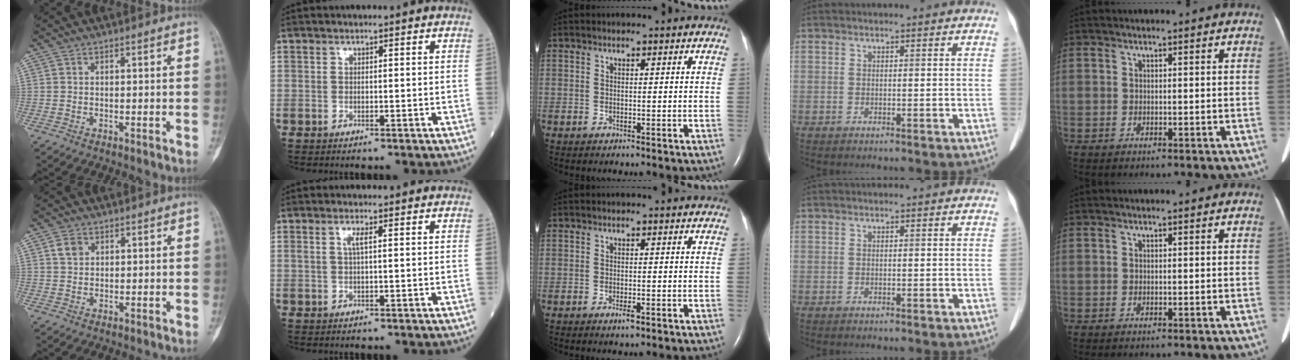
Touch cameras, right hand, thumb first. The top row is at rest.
{"thumb": {"total": 2.5, "force": [1.1, 1.9, 1.2], "torque": [-0.016, 0.000, 0.021]}, "index": {"total": 1.7, "force": [0.5, 0.1, 1.6], "torque": [-0.038, 0.003, 0.009]}, "middle": {"total": 1.2, "force": [-0.7, 0.2, 1.0], "torque": [-0.020, -0.002, -0.010]}}